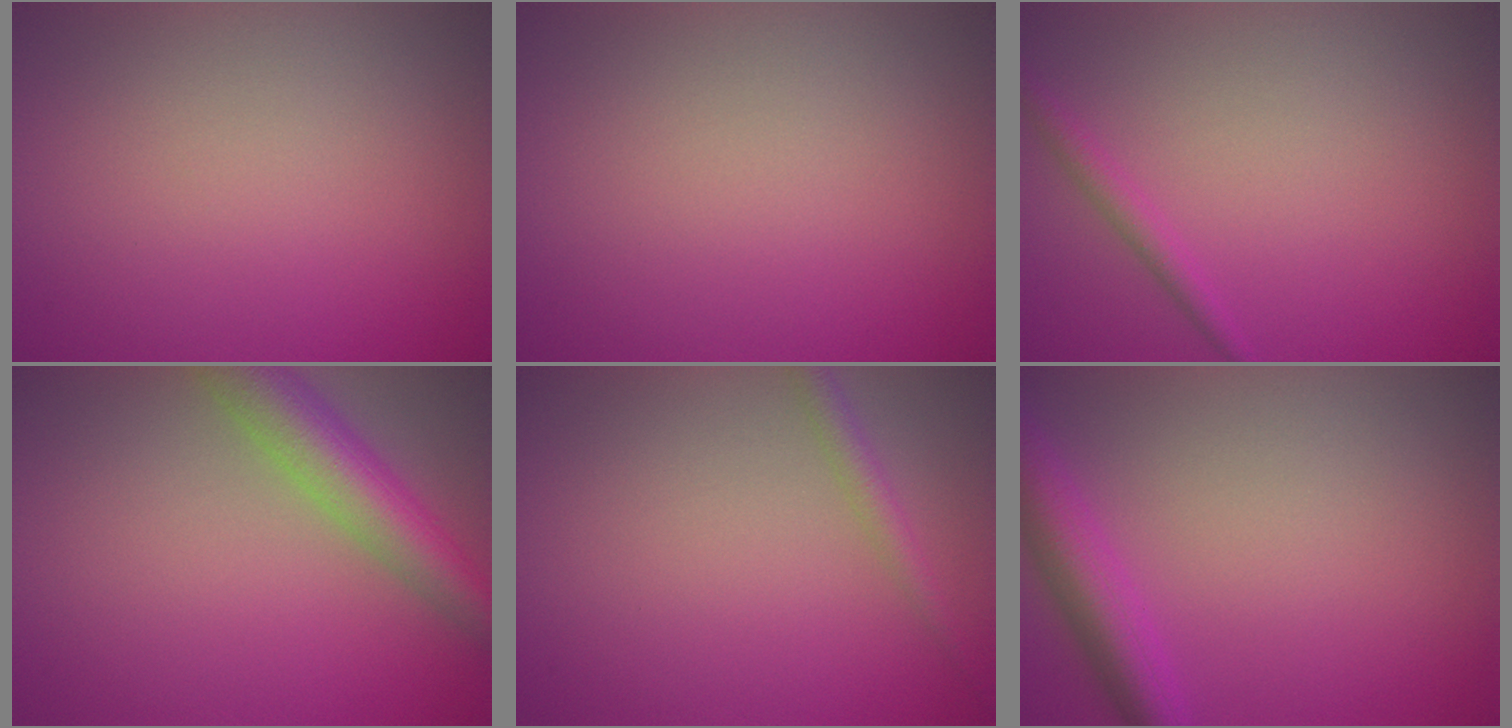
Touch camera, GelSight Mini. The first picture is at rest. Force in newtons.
{"total": 0.0}
{"total": 1.5, "press": 1.5, "slide": 0.0}
{"total": 5.8, "press": 5.8, "slide": 0.4}
{"total": 1.7, "press": 1.7, "slide": 0.1}
{"total": 4.4, "press": 4.4, "slide": 0.3}